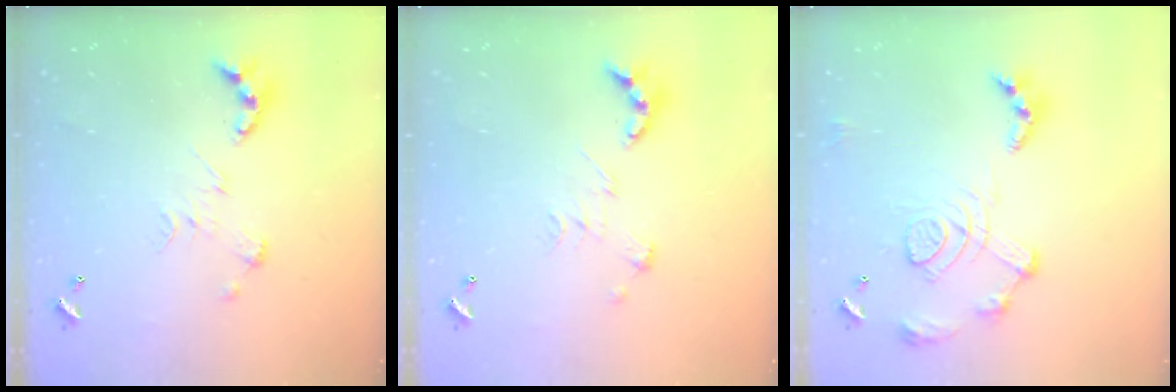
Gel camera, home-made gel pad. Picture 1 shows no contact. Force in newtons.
{"total": 2.7, "press": 2.2, "slide": 1.5}
{"total": 13.9, "press": 13.8, "slide": 1.5}